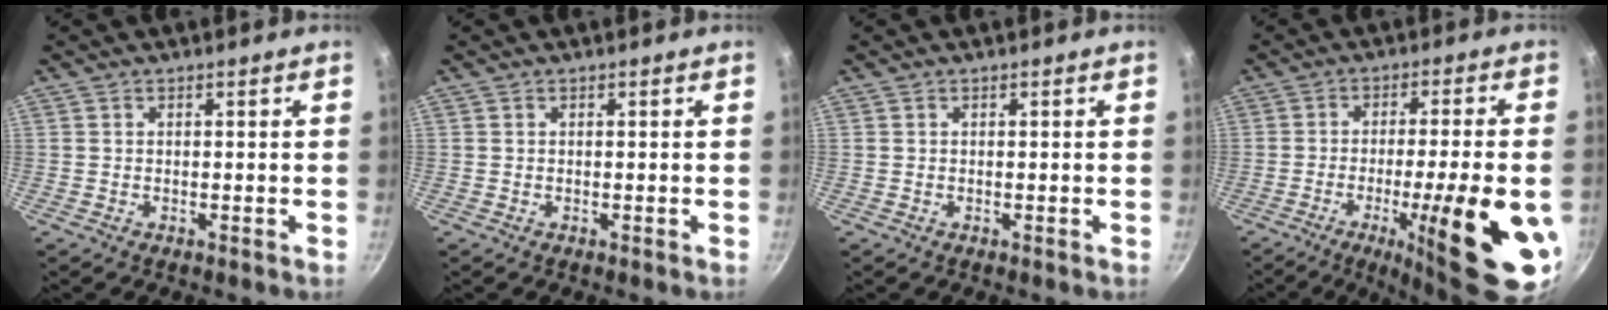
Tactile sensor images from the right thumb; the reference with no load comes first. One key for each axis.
{"total": 0.0}
{"total": 0.0}
{"total": 20.7, "fx": -6.3, "fy": 4.0, "fz": 19.3, "tx": -0.252, "ty": 0.010, "tz": -0.085}